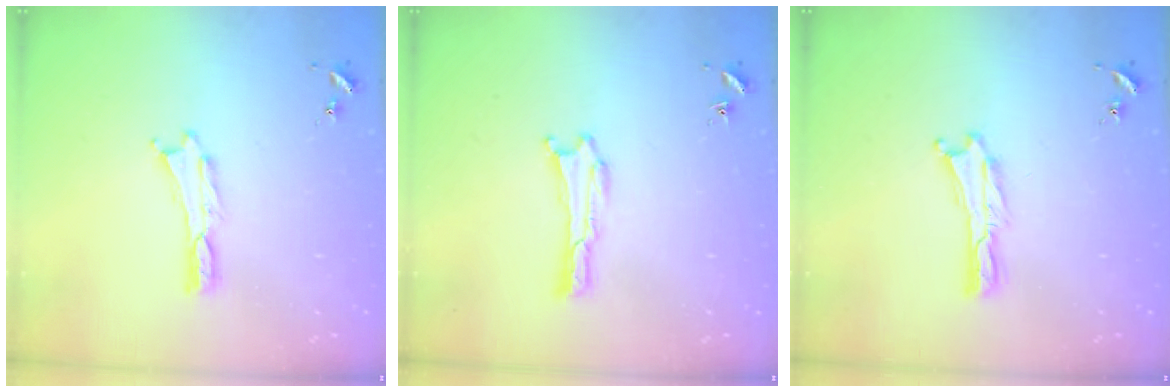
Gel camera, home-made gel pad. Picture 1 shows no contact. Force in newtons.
{"total": 0.0}
{"total": 0.0}